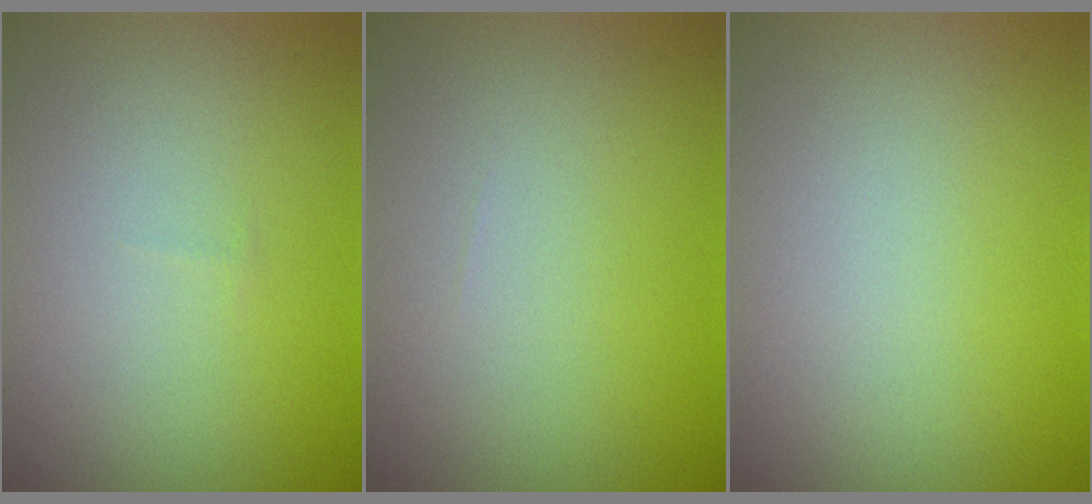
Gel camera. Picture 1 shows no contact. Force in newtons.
{"total": 0.0}
{"total": 0.0}